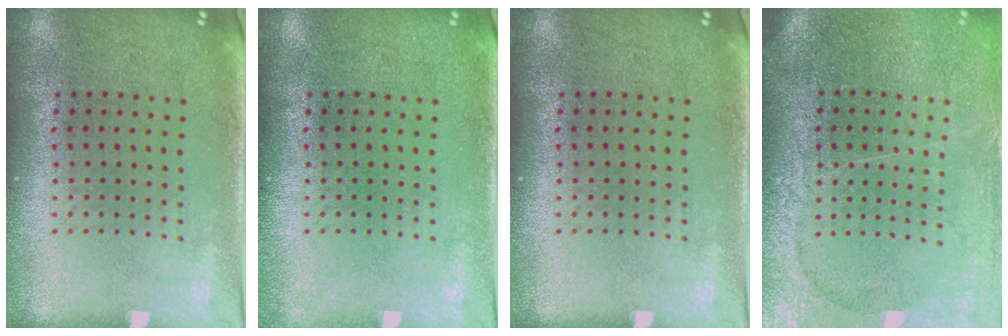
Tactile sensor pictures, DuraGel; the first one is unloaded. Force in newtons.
{"total": 0.6, "press": 0.6, "slide": 0.2}
{"total": 0.0}
{"total": 3.6, "press": 3.3, "slide": 1.4}